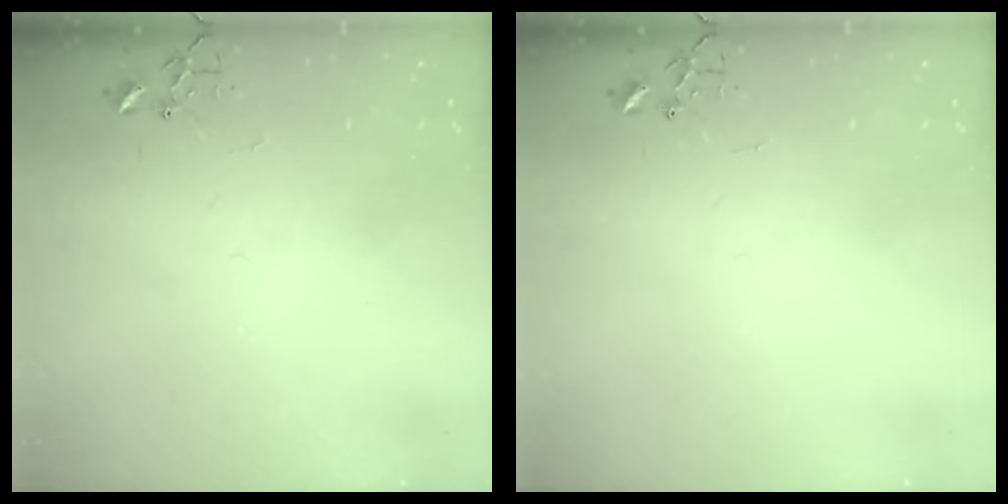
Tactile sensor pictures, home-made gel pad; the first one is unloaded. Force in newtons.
{"total": 0.0}